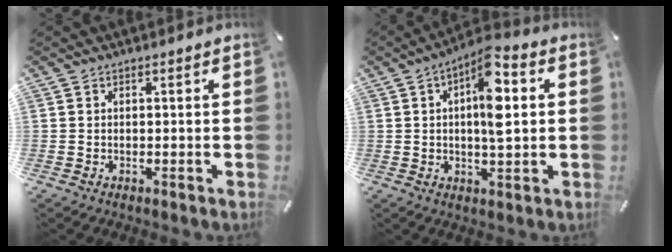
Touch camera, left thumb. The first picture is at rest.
{"total": 10.6, "force": [2.2, 3.7, 9.7], "torque": [-0.164, -0.003, 0.032]}